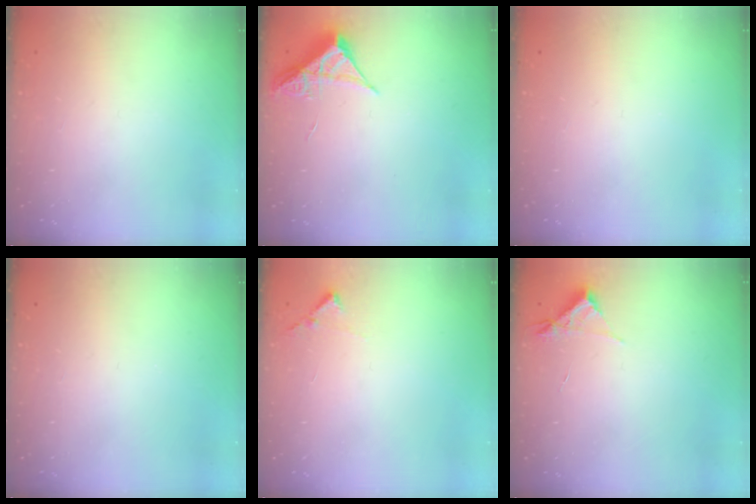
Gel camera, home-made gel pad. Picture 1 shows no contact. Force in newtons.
{"total": 5.2, "press": 5.1, "slide": 0.3}
{"total": 0.0}
{"total": 0.0}
{"total": 5.5, "press": 5.5, "slide": 0.4}
{"total": 3.0, "press": 3.0, "slide": 0.3}